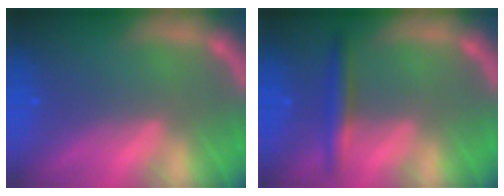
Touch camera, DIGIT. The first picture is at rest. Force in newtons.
{"total": 3.0}